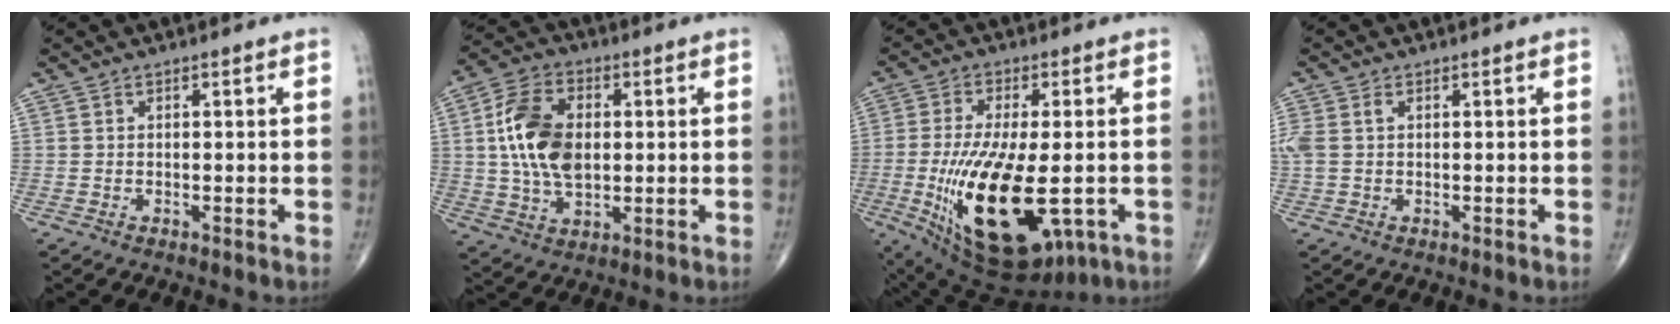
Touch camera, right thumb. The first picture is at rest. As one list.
[{"total": 13.5, "force": [1.3, 8.3, 10.5], "torque": [-0.191, 0.007, 0.023]}, {"total": 21.6, "force": [-5.1, 9.2, 18.8], "torque": [-0.373, -0.028, -0.060]}, {"total": 3.5, "force": [0.6, 2.2, 2.7], "torque": [-0.096, 0.018, 0.015]}]